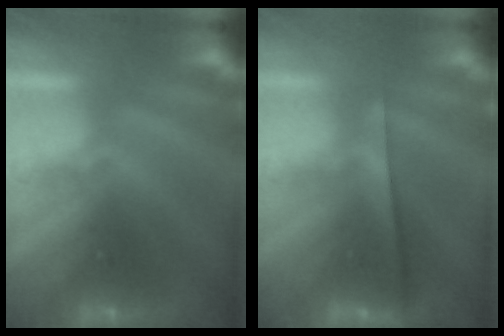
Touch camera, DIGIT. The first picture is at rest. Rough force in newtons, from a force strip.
{"total": 2.2}